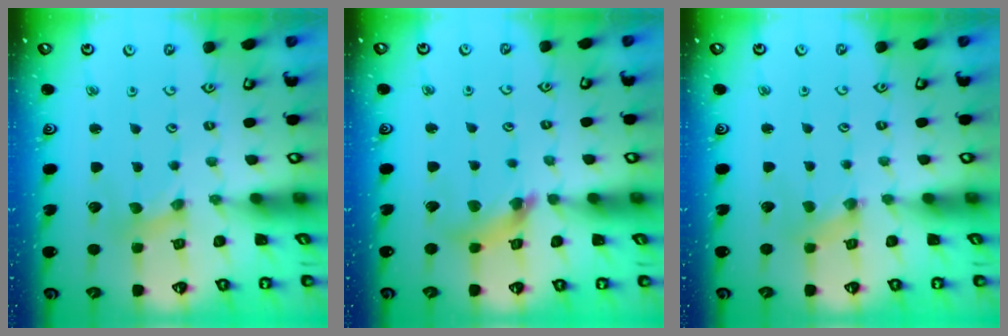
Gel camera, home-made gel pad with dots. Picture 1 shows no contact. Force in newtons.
{"total": 8.4, "press": 8.4, "slide": 0.8}
{"total": 0.0}